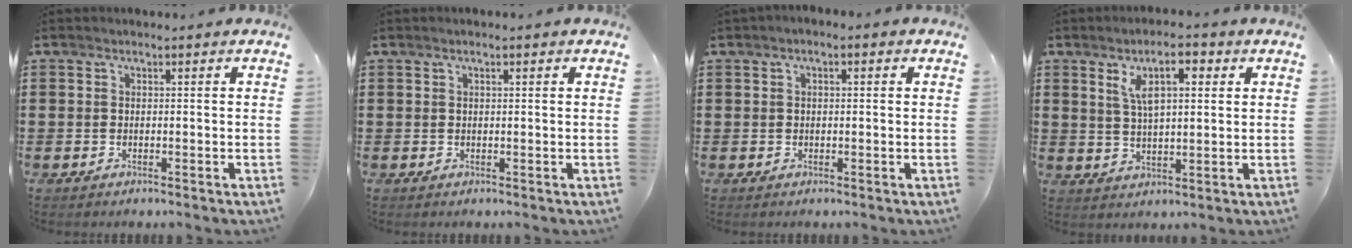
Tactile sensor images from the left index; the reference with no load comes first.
{"total": 0.9, "force": [0.5, 0.1, 0.7], "torque": [-0.014, 0.002, 0.009]}
{"total": 1.2, "force": [0.1, 0.5, 1.1], "torque": [-0.021, 0.004, 0.001]}
{"total": 6.6, "force": [3.0, 2.5, 5.3], "torque": [-0.106, 0.009, 0.048]}